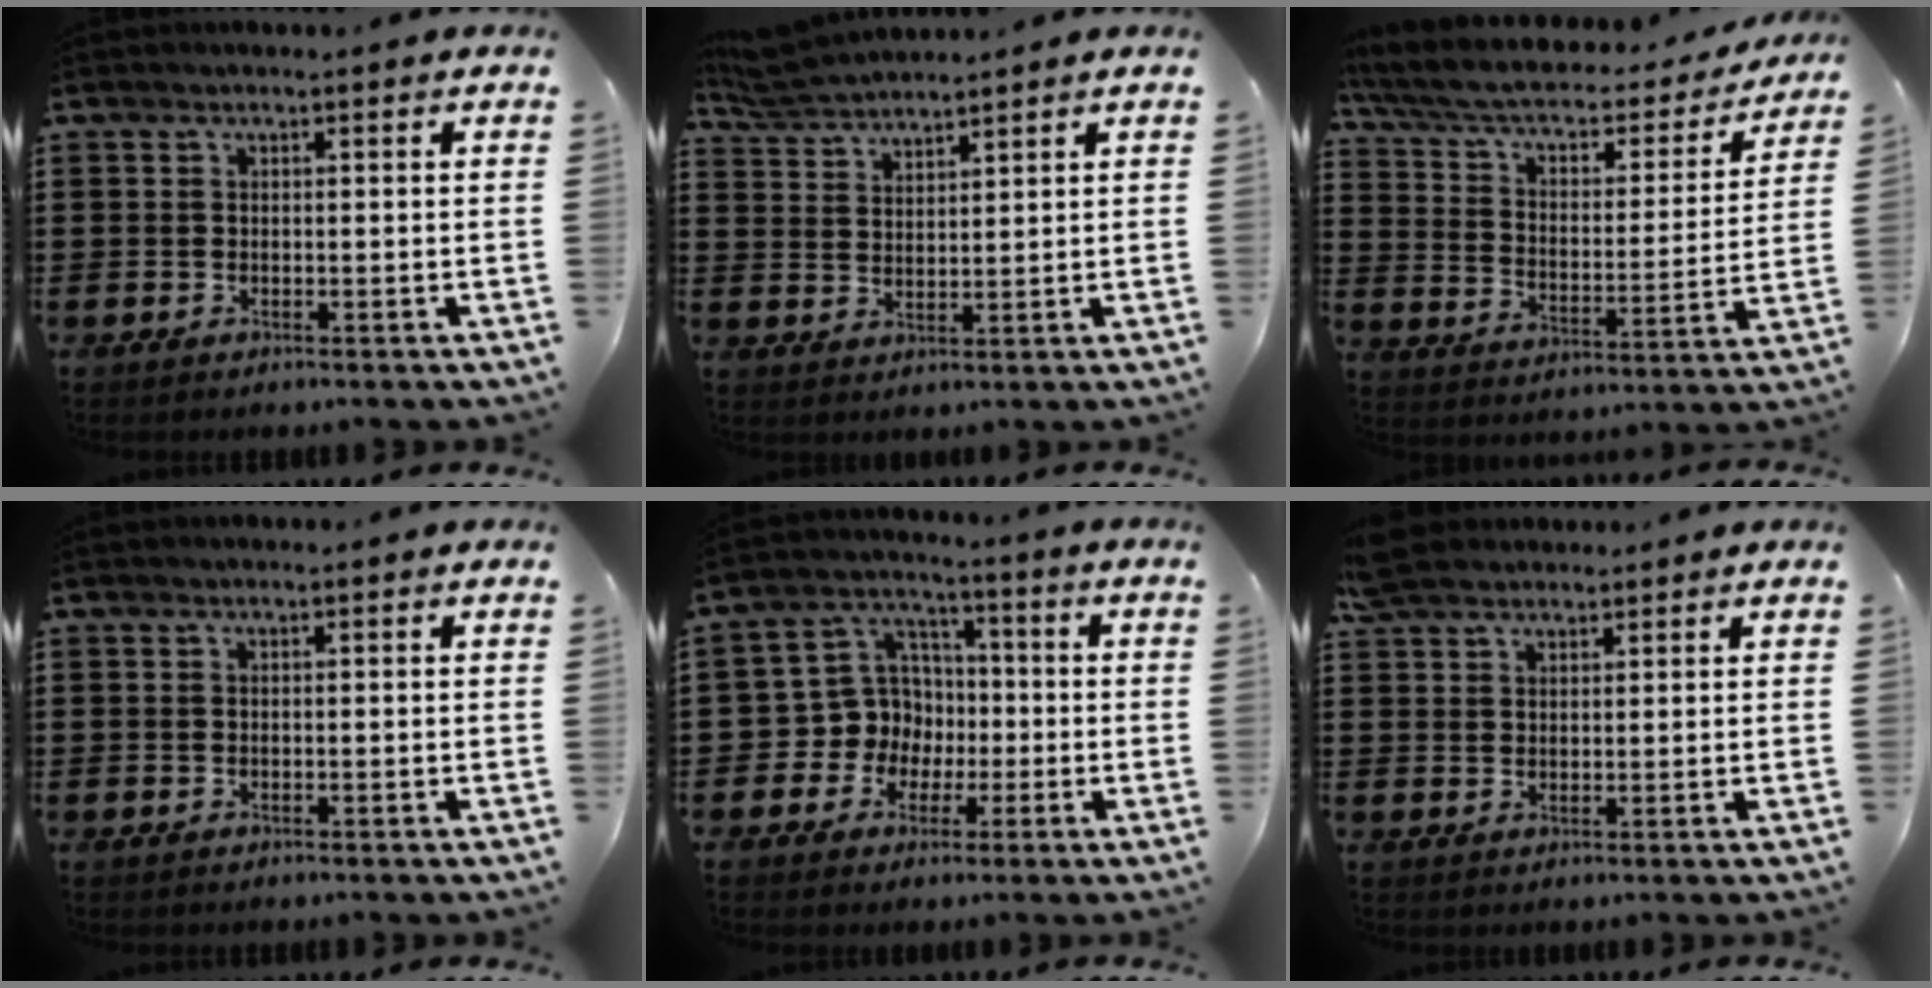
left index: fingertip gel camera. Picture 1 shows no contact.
{"total": 4.4, "force": [4.4, 0.1, 0.5], "torque": [-0.026, -0.014, 0.083]}
{"total": 6.0, "force": [4.6, 1.9, 3.3], "torque": [-0.085, -0.034, 0.075]}
{"total": 0.0}
{"total": 8.1, "force": [-0.9, 7.9, 1.5], "torque": [-0.081, 0.000, -0.018]}
{"total": 4.4, "force": [3.9, 1.5, 1.4], "torque": [-0.038, 0.001, 0.076]}